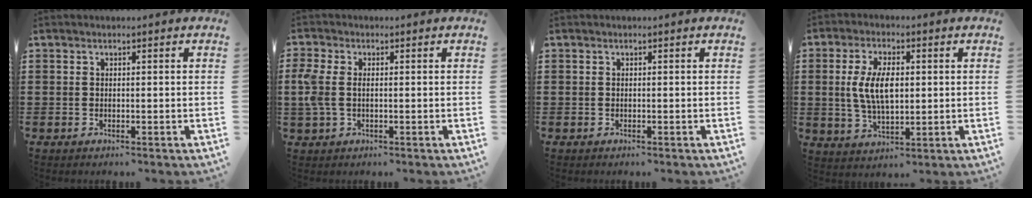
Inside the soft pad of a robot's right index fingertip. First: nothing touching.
{"total": 3.9, "force": [-0.2, 2.1, 3.2], "torque": [-0.094, -0.006, -0.014]}
{"total": 0.0}
{"total": 7.5, "force": [0.5, 3.5, 6.7], "torque": [-0.142, 0.007, 0.004]}